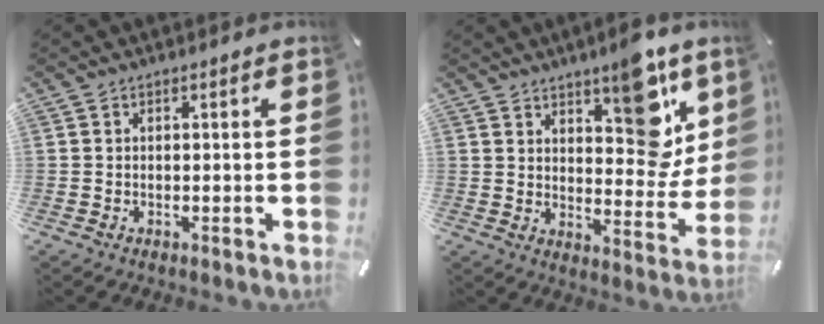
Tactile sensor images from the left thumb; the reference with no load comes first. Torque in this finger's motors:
{"motor_torque": [2.13, 2.03, 1.20, -1.26, 0.17]}